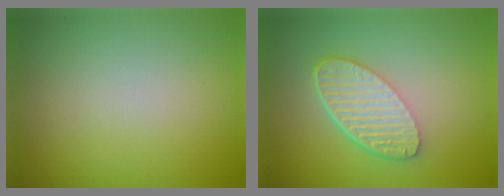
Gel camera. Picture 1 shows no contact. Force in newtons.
{"total": 5.9, "press": 4.2, "slide": 4.1}